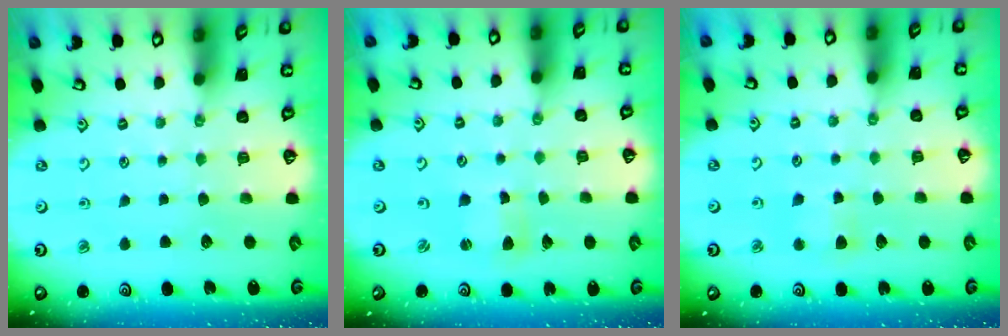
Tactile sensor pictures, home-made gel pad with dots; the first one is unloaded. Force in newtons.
{"total": 2.5, "press": 2.5, "slide": 0.3}
{"total": 4.5, "press": 4.5, "slide": 0.6}